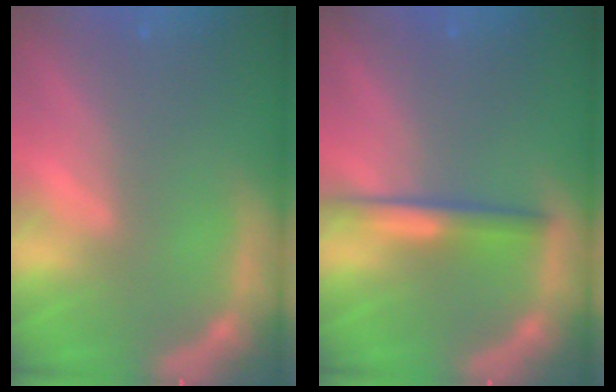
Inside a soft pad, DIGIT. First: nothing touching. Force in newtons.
{"total": 3.0}